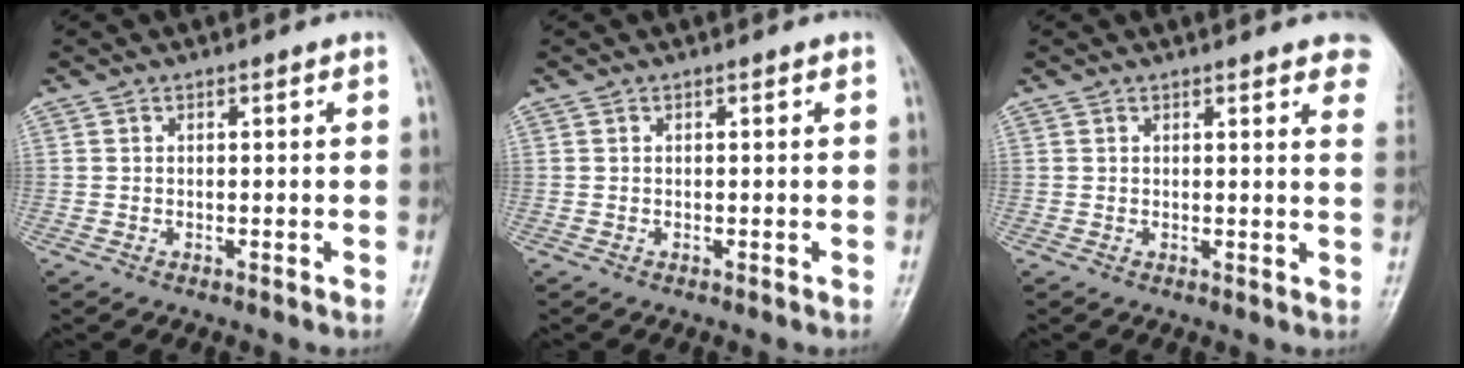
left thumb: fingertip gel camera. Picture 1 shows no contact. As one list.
[{"total": 0.0}, {"total": 7.8, "force": [6.0, 1.8, 4.8], "torque": [-0.035, -0.016, 0.055]}]